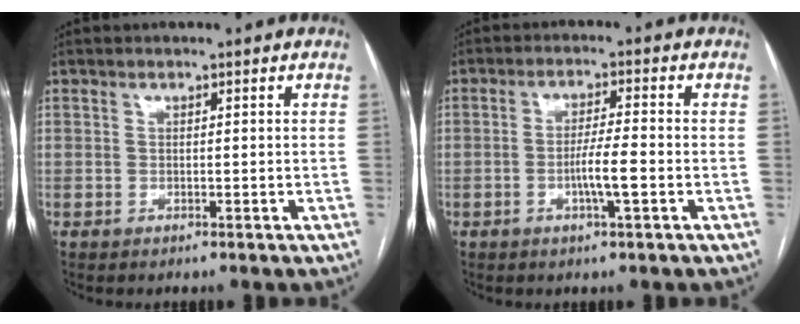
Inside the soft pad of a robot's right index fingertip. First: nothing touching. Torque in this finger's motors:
{"motor_torque": [1.10, 0.38, 0.35, 0.07]}